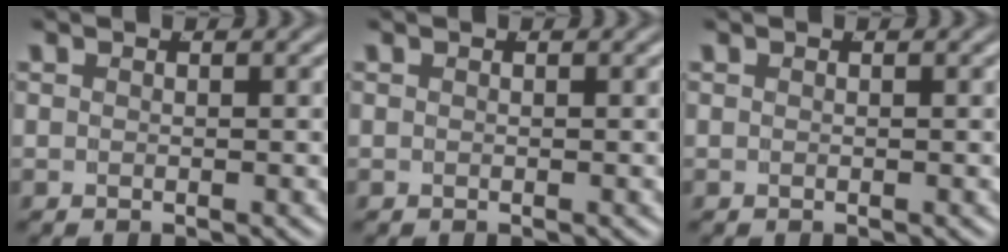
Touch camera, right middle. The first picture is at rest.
{"total": 0.0}
{"total": 0.0}